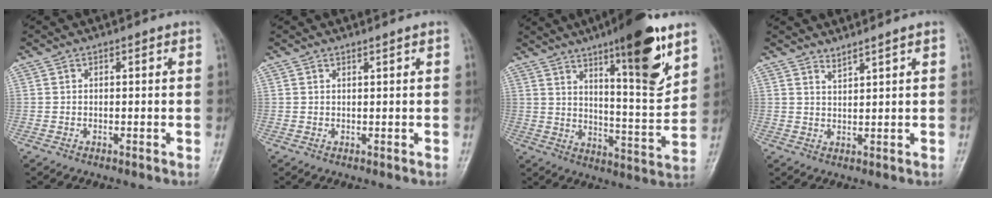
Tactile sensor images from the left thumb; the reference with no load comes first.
{"total": 0.7, "force": [0.5, -0.2, 0.4], "torque": [-0.017, -0.008, 0.014]}
{"total": 17.7, "force": [10.3, 3.6, 13.9], "torque": [-0.180, -0.064, 0.162]}
{"total": 2.1, "force": [1.8, -0.5, 0.8], "torque": [-0.015, -0.022, 0.035]}